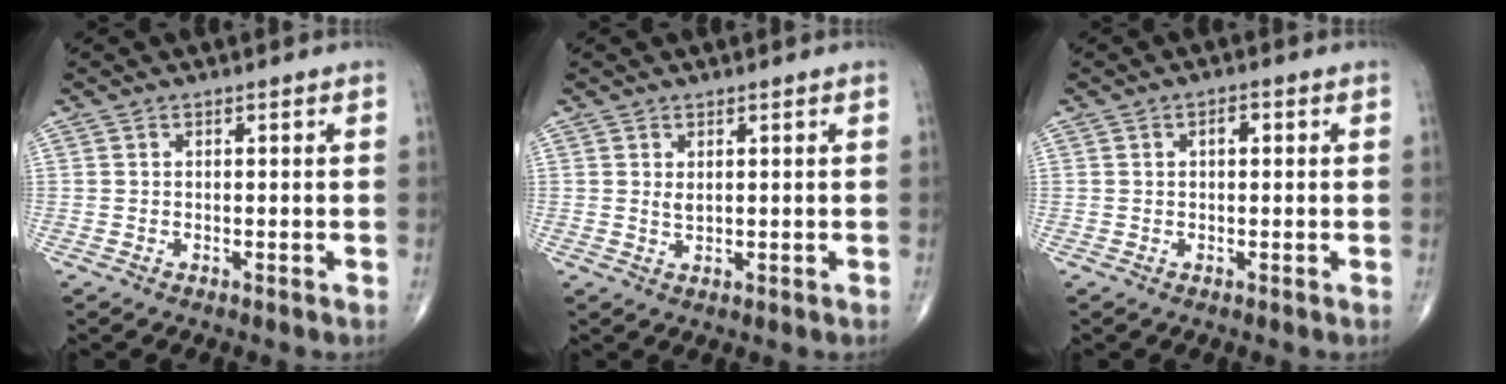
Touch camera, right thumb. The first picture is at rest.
{"total": 1.4, "force": [0.5, 0.7, 1.1], "torque": [-0.019, -0.005, 0.014]}
{"total": 1.8, "force": [0.4, 1.0, 1.5], "torque": [-0.022, 0.006, 0.004]}